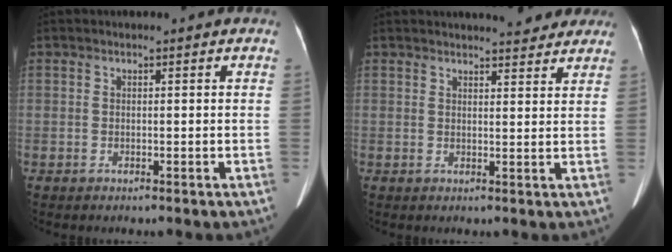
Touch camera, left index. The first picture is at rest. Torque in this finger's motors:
{"motor_torque": [0.83, -0.89, 0.08, 0.07]}